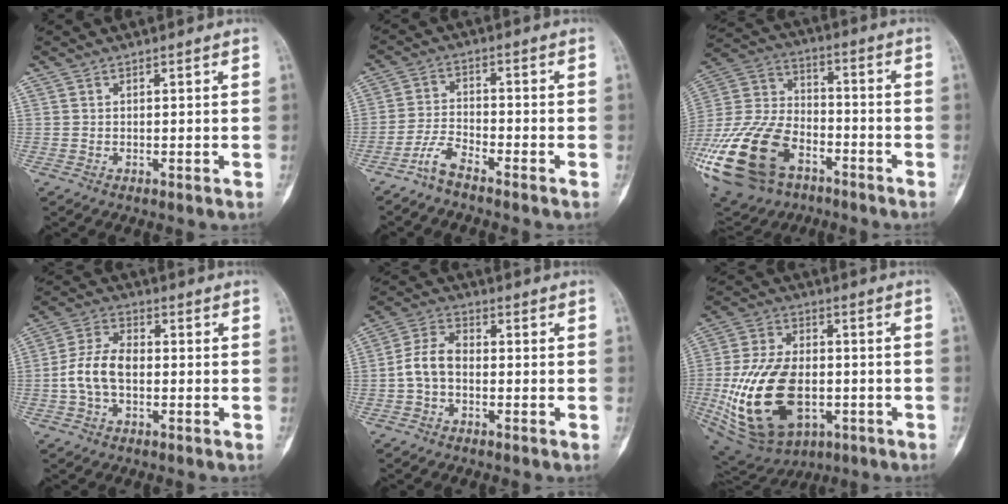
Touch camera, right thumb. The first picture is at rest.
{"total": 4.3, "force": [-3.6, 0.8, 2.1], "torque": [-0.048, 0.020, -0.078]}
{"total": 27.7, "force": [-12.6, 17.7, 17.2], "torque": [-0.427, 0.035, -0.221]}
{"total": 8.4, "force": [-1.2, 5.1, 6.6], "torque": [-0.134, 0.026, -0.029]}
{"total": 6.4, "force": [-1.2, 4.2, 4.6], "torque": [-0.087, 0.023, -0.034]}
{"total": 23.2, "force": [-4.5, 14.6, 17.4], "torque": [-0.327, 0.003, -0.053]}